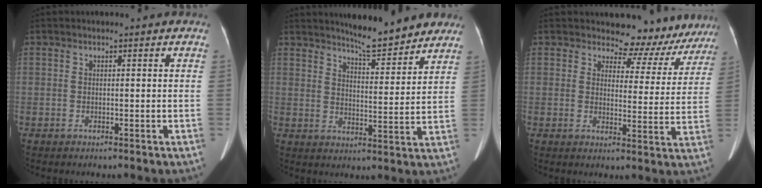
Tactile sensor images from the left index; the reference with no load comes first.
{"total": 10.0, "force": [9.1, 1.3, 3.9], "torque": [-0.053, -0.008, 0.124]}
{"total": 10.0, "force": [9.3, 3.7, 0.2], "torque": [0.023, -0.022, 0.083]}